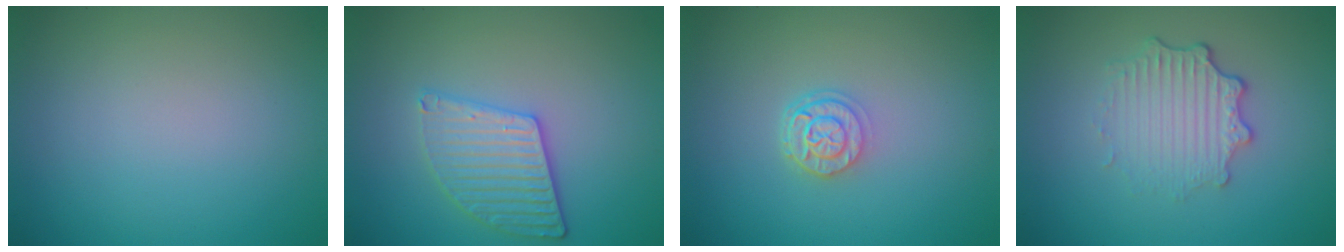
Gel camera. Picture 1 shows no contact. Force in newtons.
{"total": 3.7, "press": 3.4, "slide": 1.4}
{"total": 2.6, "press": 2.1, "slide": 1.5}
{"total": 3.5, "press": 2.8, "slide": 2.2}